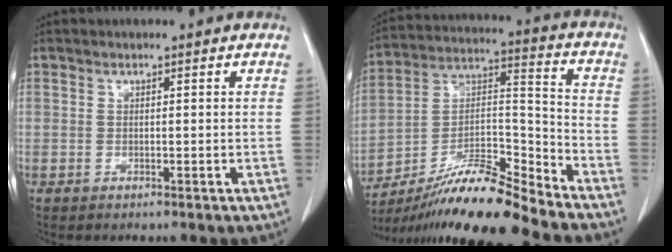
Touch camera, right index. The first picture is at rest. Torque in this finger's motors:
{"motor_torque": [0.44, -0.43, 0.22, 0.07]}